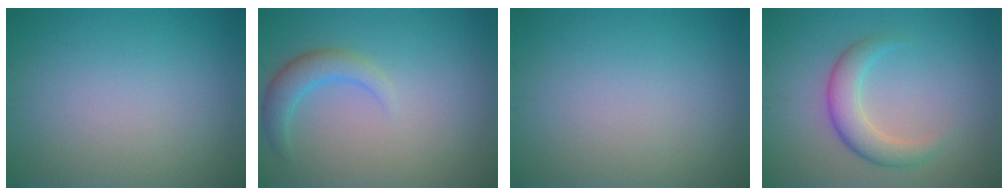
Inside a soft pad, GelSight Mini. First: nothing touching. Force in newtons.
{"total": 2.8, "press": 2.8, "slide": 0.3}
{"total": 0.0}
{"total": 3.6, "press": 3.6, "slide": 0.3}